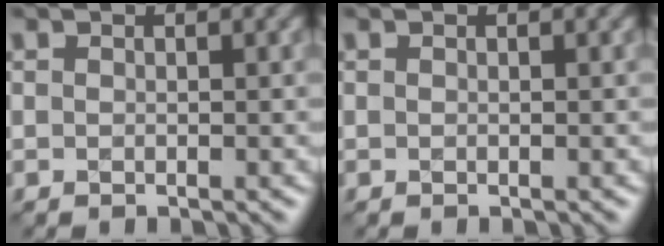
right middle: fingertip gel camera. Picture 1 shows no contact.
{"total": 0.0}